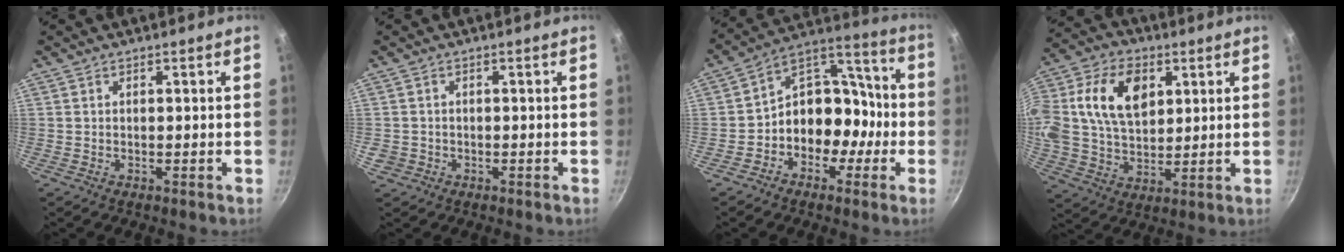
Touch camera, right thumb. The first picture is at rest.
{"total": 2.4, "force": [-0.7, 2.2, 0.7], "torque": [-0.014, 0.004, -0.006]}
{"total": 13.3, "force": [-3.8, 10.6, 7.0], "torque": [-0.041, 0.083, -0.074]}
{"total": 18.7, "force": [5.1, 12.7, 12.8], "torque": [-0.250, 0.015, 0.087]}